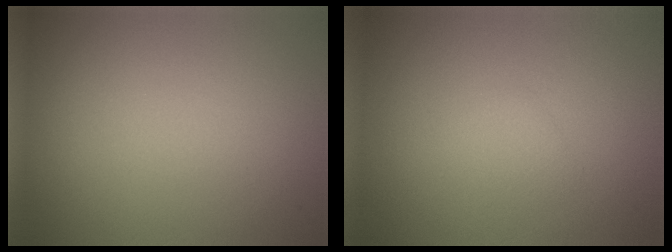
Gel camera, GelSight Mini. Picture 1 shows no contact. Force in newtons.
{"total": 1.1, "press": 1.1, "slide": 0.0}